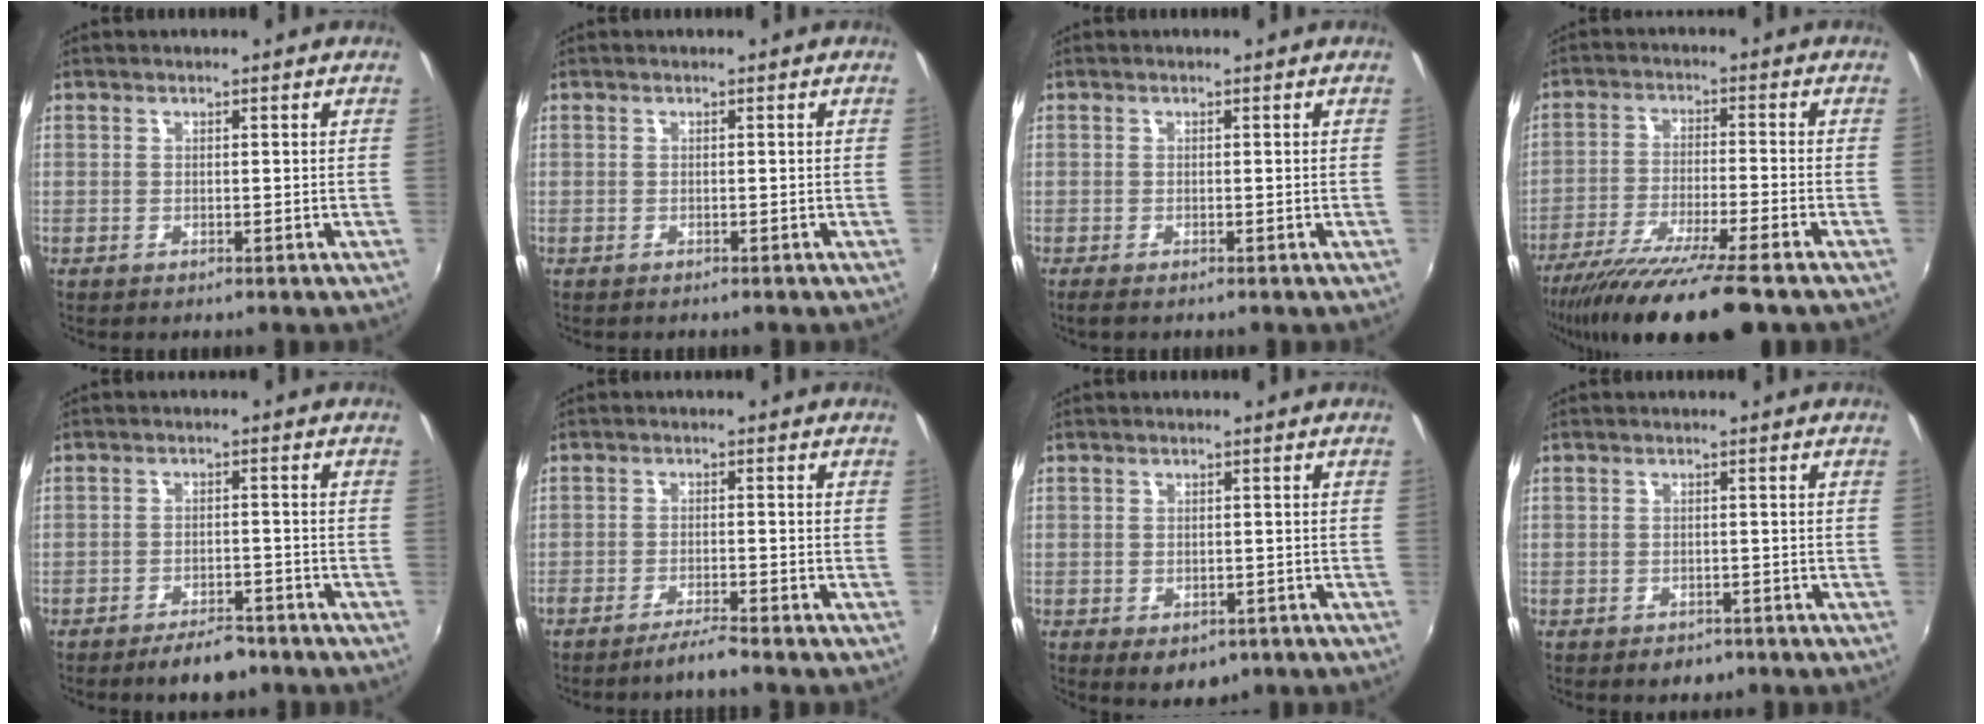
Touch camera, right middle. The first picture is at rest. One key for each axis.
{"total": 0.0}
{"total": 1.2, "fx": -0.9, "fy": 0.0, "fz": 0.7, "tx": -0.015, "ty": -0.004, "tz": -0.016}
{"total": 15.6, "fx": -12.3, "fy": 0.0, "fz": 9.6, "tx": -0.190, "ty": -0.042, "tz": -0.207}
{"total": 6.1, "fx": -5.0, "fy": 2.2, "fz": 2.7, "tx": -0.062, "ty": 0.003, "tz": -0.070}
{"total": 3.6, "fx": -3.1, "fy": -0.4, "fz": 1.7, "tx": -0.049, "ty": -0.004, "tz": -0.060}
{"total": 4.5, "fx": -1.9, "fy": 3.3, "fz": 2.4, "tx": -0.042, "ty": -0.010, "tz": -0.018}
{"total": 2.7, "fx": -1.8, "fy": 1.8, "fz": 0.8, "tx": -0.018, "ty": -0.003, "tz": -0.022}